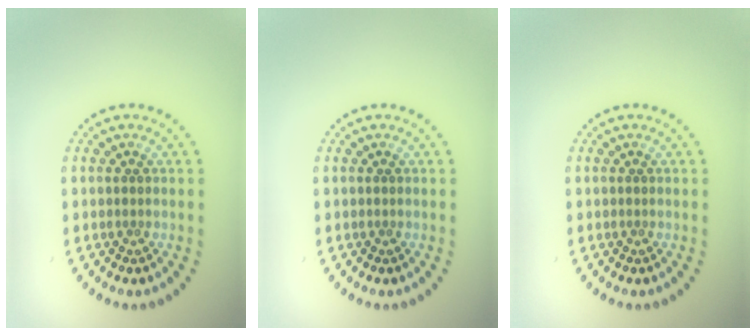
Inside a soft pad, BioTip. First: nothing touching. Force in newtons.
{"total": 0.0}
{"total": 0.0}